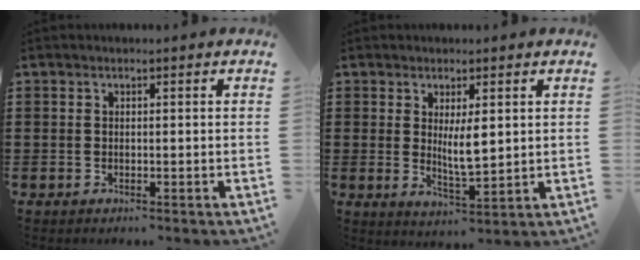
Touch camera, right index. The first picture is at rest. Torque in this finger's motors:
{"motor_torque": [0.38, 0.26, 0.39, 0.14]}